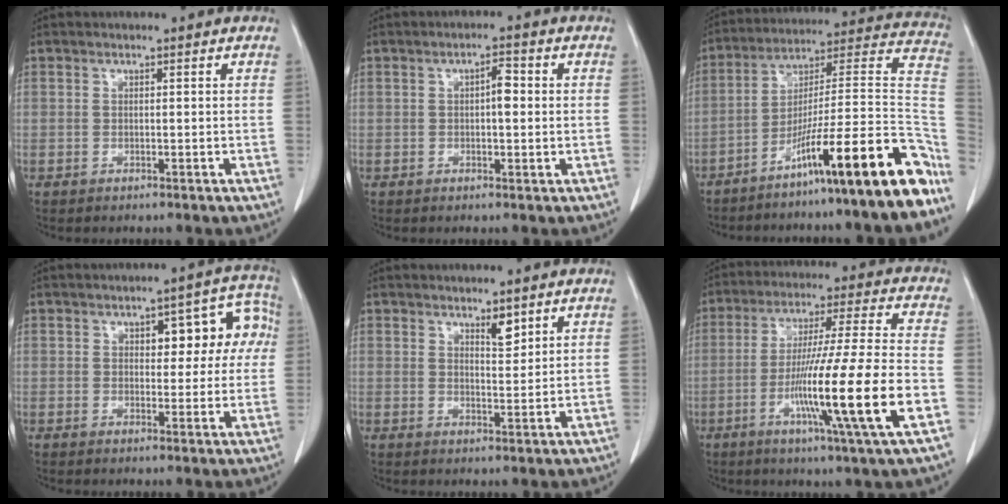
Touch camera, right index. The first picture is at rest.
{"total": 2.6, "force": [0.2, 0.9, 2.5], "torque": [-0.035, 0.010, 0.001]}
{"total": 23.7, "force": [-14.9, 0.0, 18.5], "torque": [-0.195, 0.031, -0.247]}
{"total": 8.8, "force": [2.1, 4.3, 7.4], "torque": [-0.067, 0.038, 0.023]}
{"total": 2.7, "force": [2.0, 0.8, 1.6], "torque": [-0.025, -0.005, 0.034]}
{"total": 17.8, "force": [-5.7, -1.5, 16.8], "torque": [-0.294, -0.017, -0.103]}